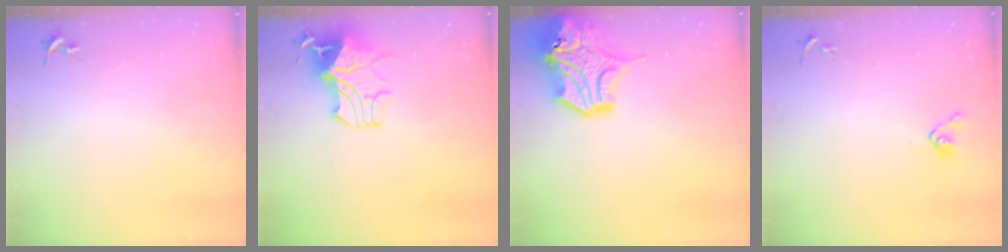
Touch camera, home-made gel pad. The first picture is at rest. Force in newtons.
{"total": 18.0, "press": 18.0, "slide": 0.2}
{"total": 17.2, "press": 17.0, "slide": 2.4}
{"total": 4.2, "press": 4.1, "slide": 1.1}